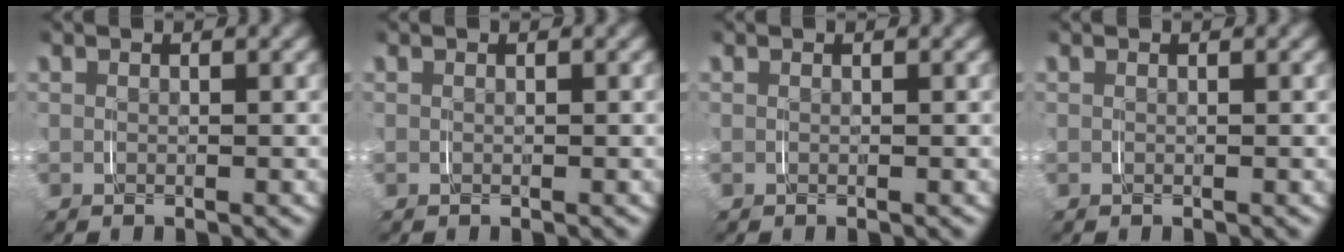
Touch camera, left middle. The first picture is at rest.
{"total": 0.0}
{"total": 0.0}
{"total": 0.0}